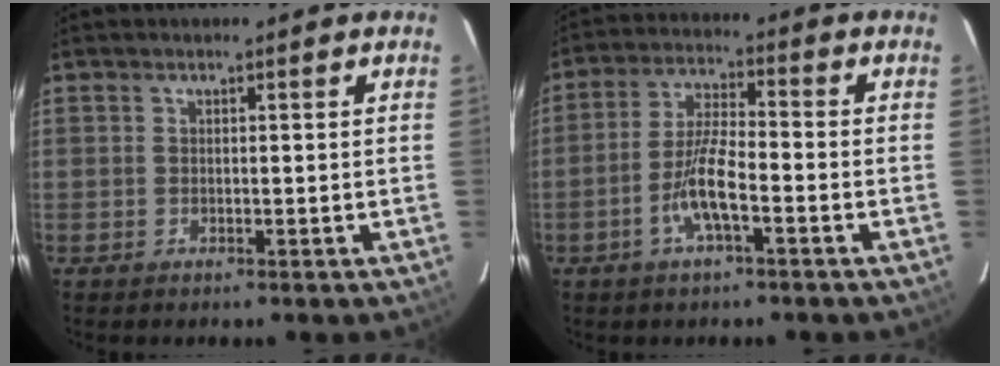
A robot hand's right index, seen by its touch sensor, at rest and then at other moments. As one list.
[{"total": 8.0, "force": [-3.5, 1.6, 7.0], "torque": [-0.147, 0.003, -0.065]}]